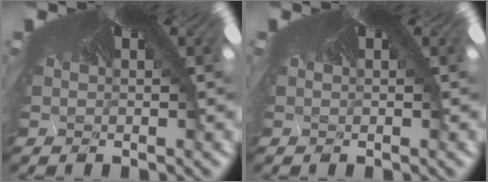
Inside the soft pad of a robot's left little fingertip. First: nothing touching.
{"total": 0.0}